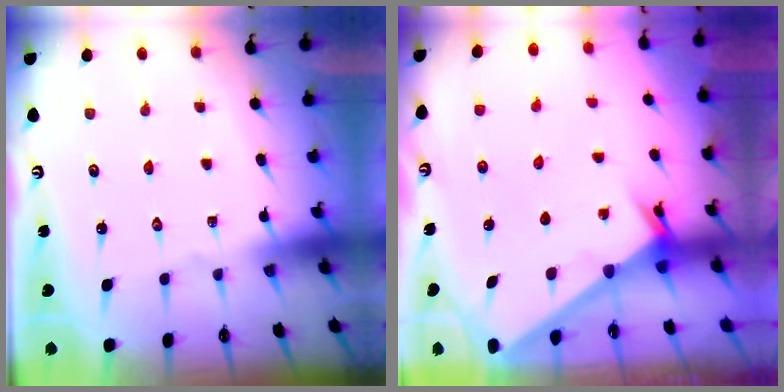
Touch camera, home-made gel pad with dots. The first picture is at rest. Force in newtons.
{"total": 2.4, "press": 2.4, "slide": 0.2}